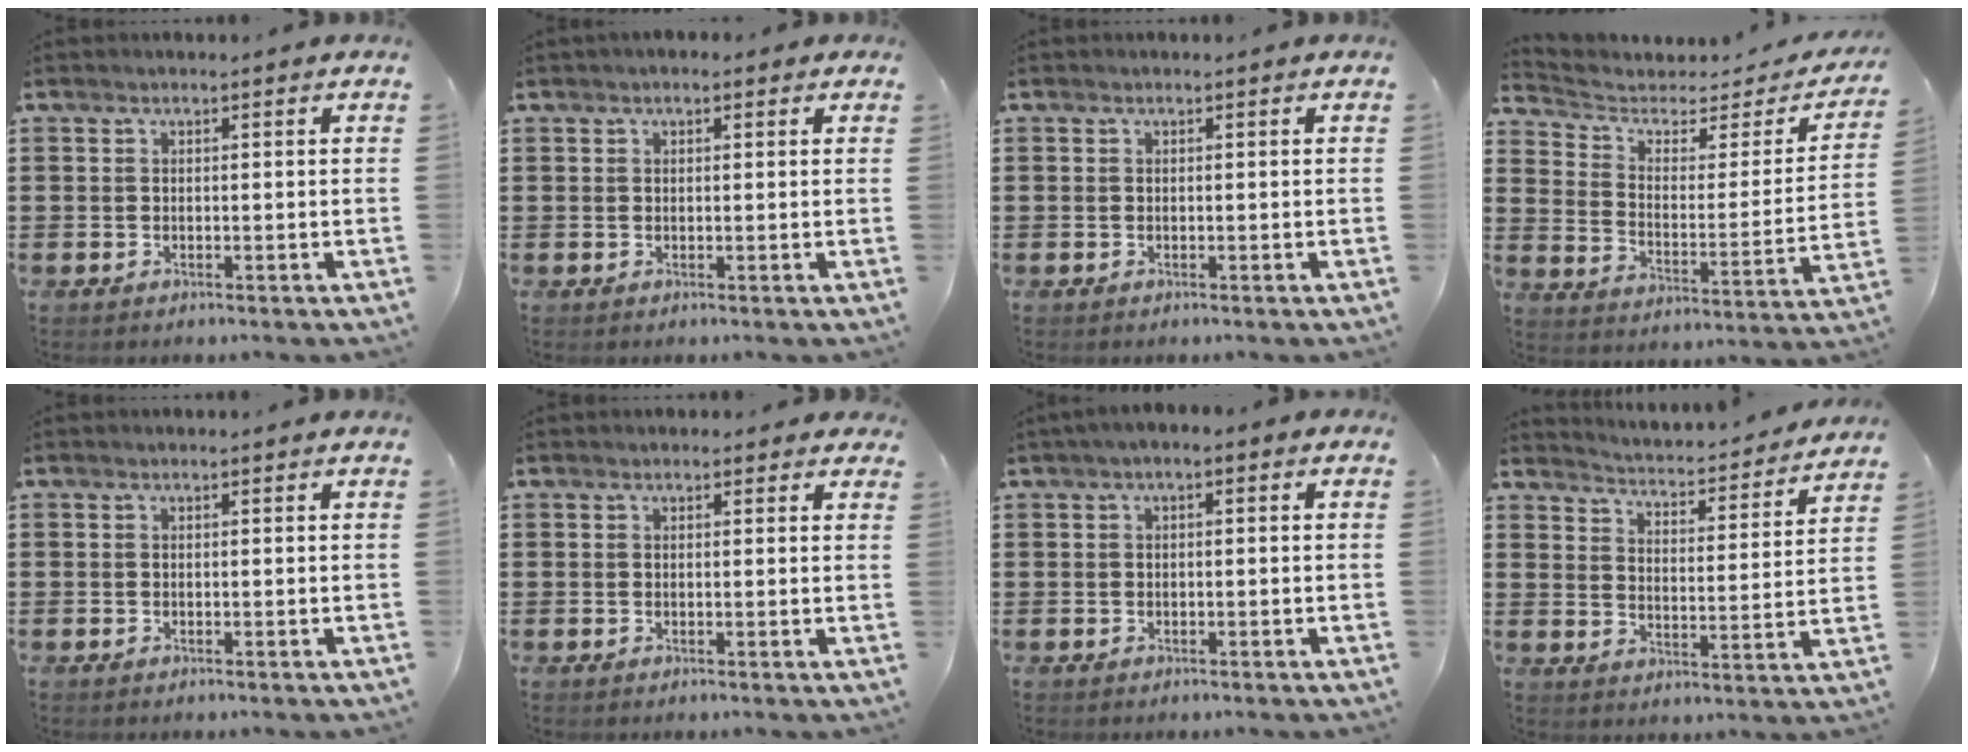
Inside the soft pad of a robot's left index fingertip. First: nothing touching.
{"total": 1.0, "force": [0.5, 0.5, 0.6], "torque": [-0.013, 0.007, 0.008]}
{"total": 0.0}
{"total": 3.8, "force": [2.7, 2.2, 1.5], "torque": [-0.050, -0.015, 0.042]}
{"total": 0.0}
{"total": 0.9, "force": [0.7, 0.5, 0.2], "torque": [-0.006, 0.005, 0.014]}
{"total": 1.3, "force": [-0.7, 0.6, 0.9], "torque": [-0.024, -0.001, -0.017]}
{"total": 3.1, "force": [3.1, -0.3, 0.1], "torque": [-0.023, -0.037, 0.044]}